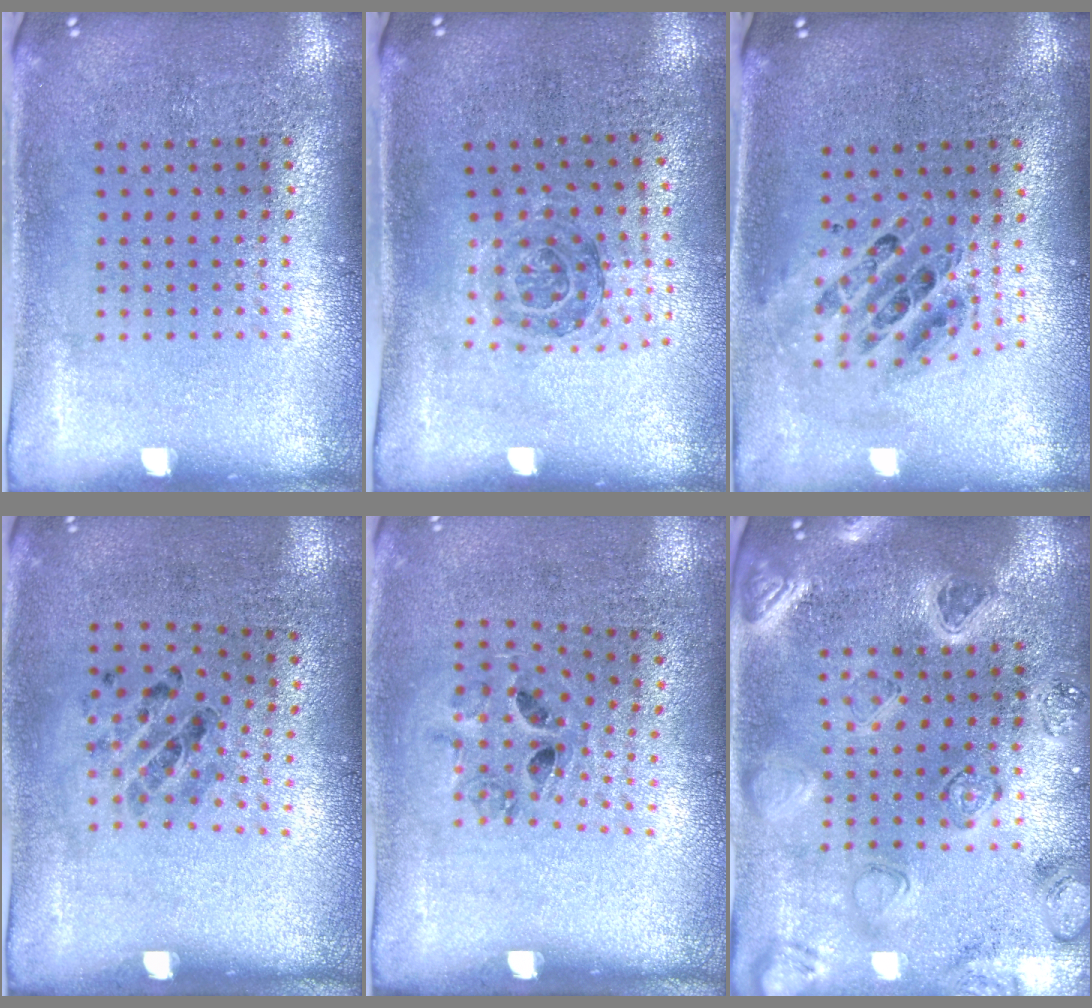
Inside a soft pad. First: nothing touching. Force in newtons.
{"total": 1.1, "press": 1.1, "slide": 0.3}
{"total": 0.8, "press": 0.8, "slide": 0.1}
{"total": 1.3, "press": 0.7, "slide": 1.2}
{"total": 1.3, "press": 0.6, "slide": 1.1}
{"total": 2.2, "press": 2.2, "slide": 0.2}